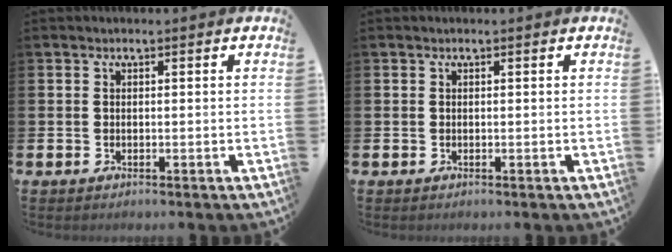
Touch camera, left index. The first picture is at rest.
{"total": 0.0}